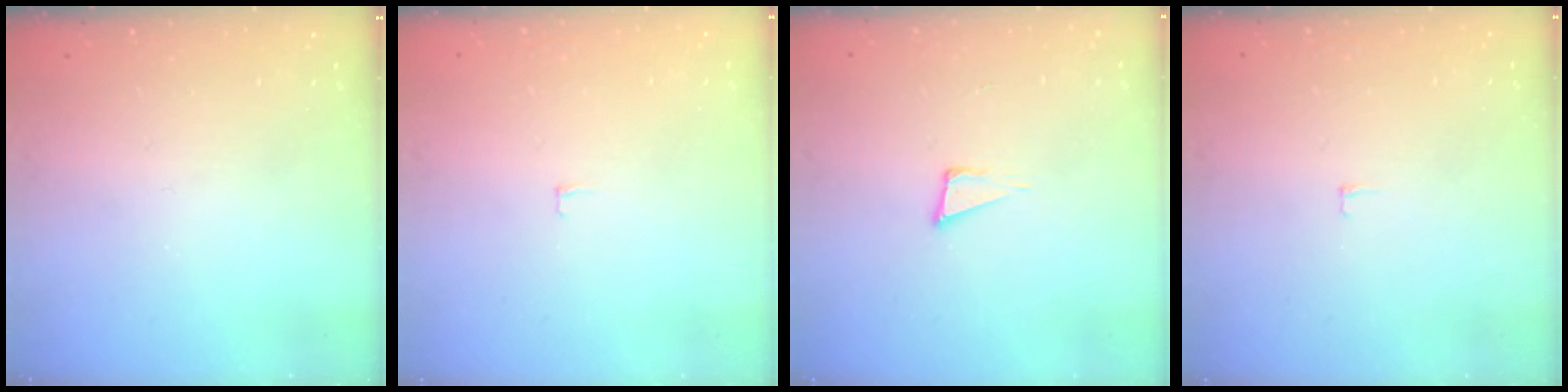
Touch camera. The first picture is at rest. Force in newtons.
{"total": 2.4, "press": 2.4, "slide": 0.2}
{"total": 4.0, "press": 2.8, "slide": 2.9}
{"total": 2.4, "press": 2.4, "slide": 0.2}